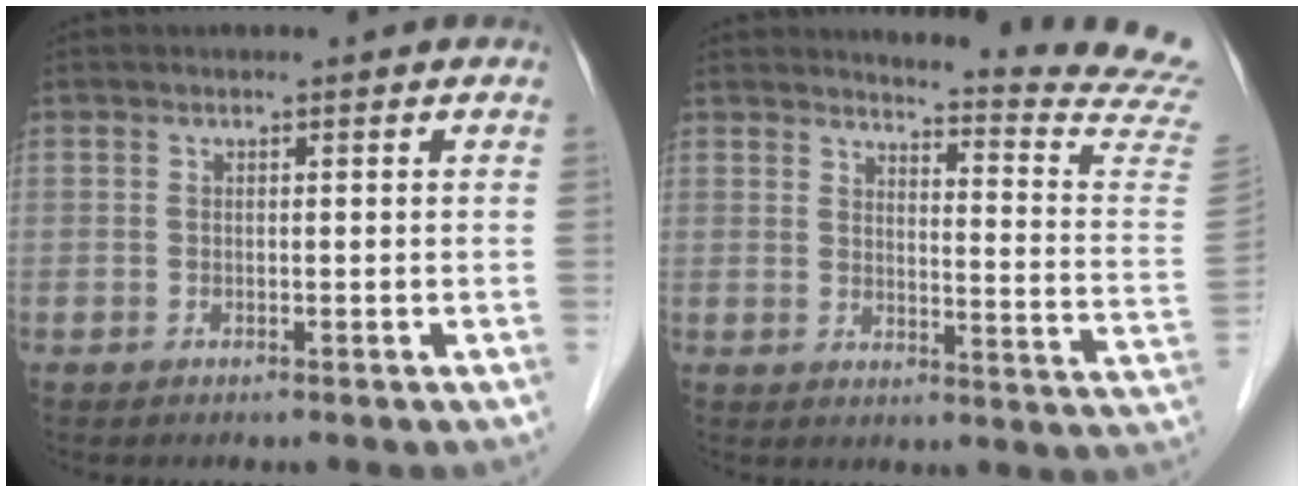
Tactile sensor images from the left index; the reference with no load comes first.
{"total": 16.8, "force": [16.3, -1.9, 3.4], "torque": [-0.048, -0.160, 0.164]}